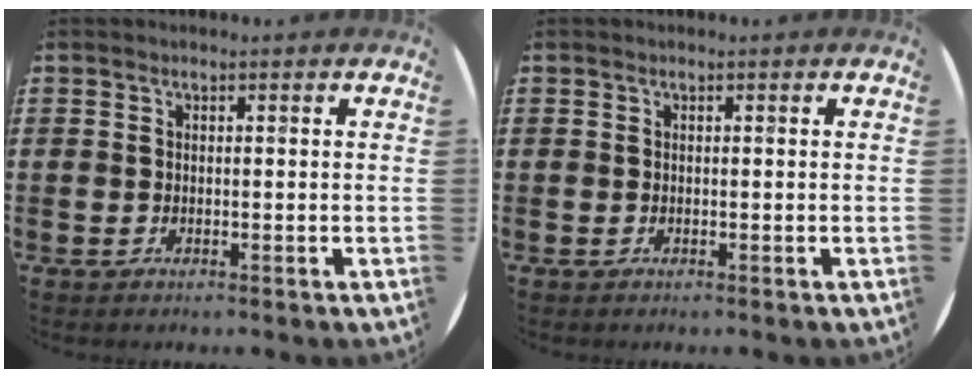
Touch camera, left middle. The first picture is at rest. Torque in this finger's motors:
{"motor_torque": [-0.03, 0.03, 0.00, 0.00]}